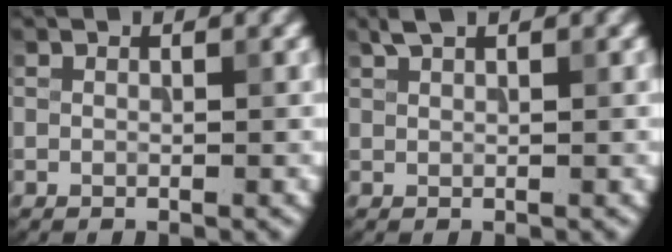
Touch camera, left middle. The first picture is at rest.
{"total": 1.2, "force": [1.0, 0.3, 0.7], "torque": [-0.014, 0.001, 0.018]}